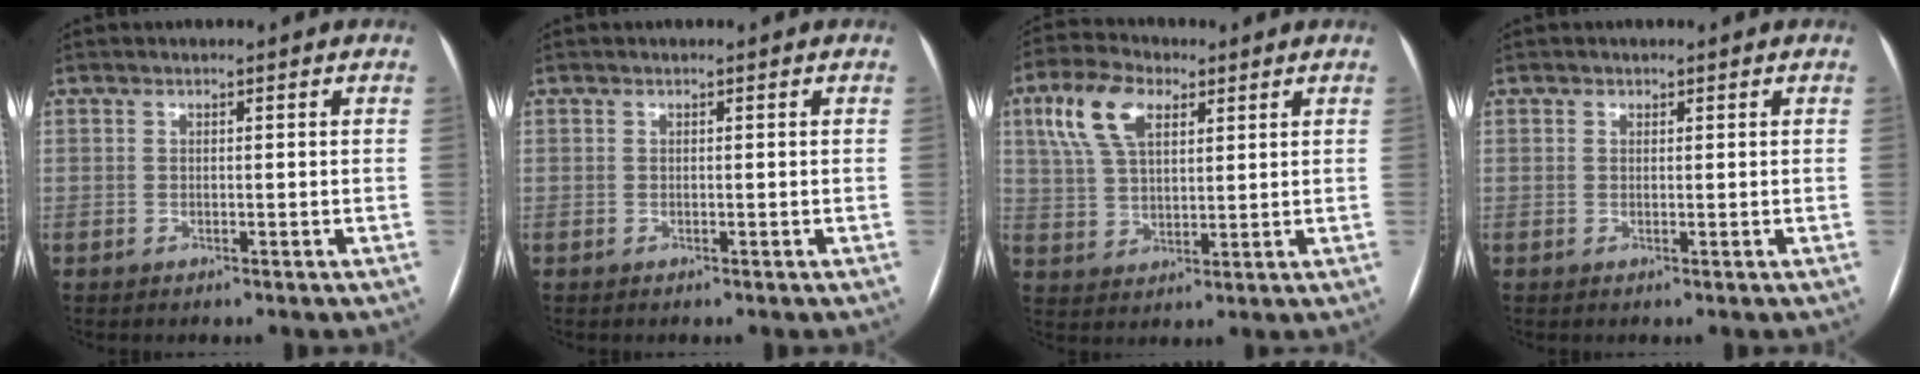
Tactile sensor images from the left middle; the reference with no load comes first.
{"total": 0.0}
{"total": 9.6, "force": [4.4, 4.9, 7.0], "torque": [-0.155, 0.027, 0.086]}
{"total": 0.6, "force": [0.3, 0.5, 0.1], "torque": [0.003, 0.000, 0.003]}